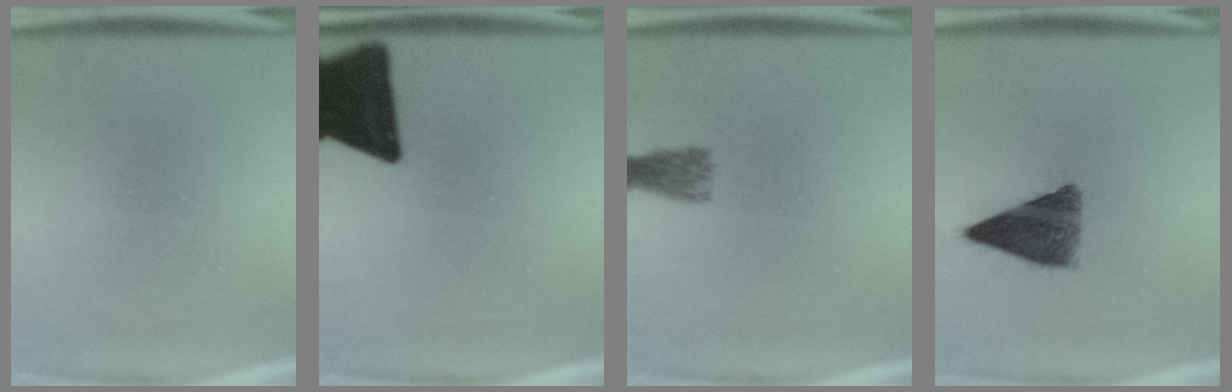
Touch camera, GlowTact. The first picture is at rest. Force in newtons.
{"total": 18.9}
{"total": 2.7}
{"total": 8.4}